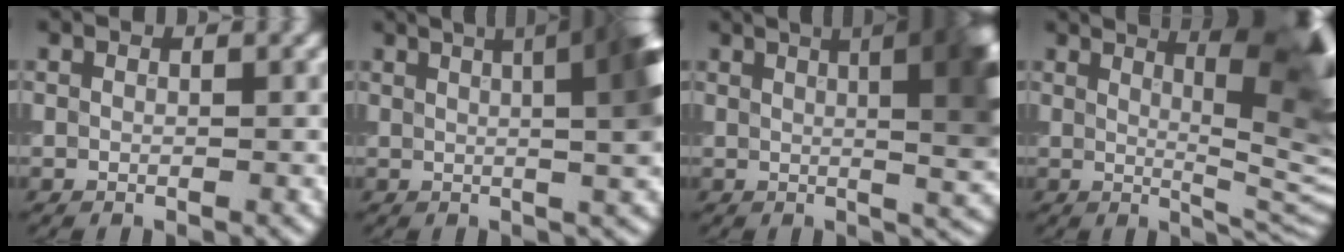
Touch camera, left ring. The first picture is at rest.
{"total": 13.8, "force": [3.9, 6.6, 11.5], "torque": [-0.085, 0.073, 0.020]}
{"total": 12.8, "force": [4.0, 5.2, 11.0], "torque": [-0.093, 0.050, 0.031]}
{"total": 15.2, "force": [6.2, 5.0, 13.0], "torque": [-0.123, 0.048, 0.073]}